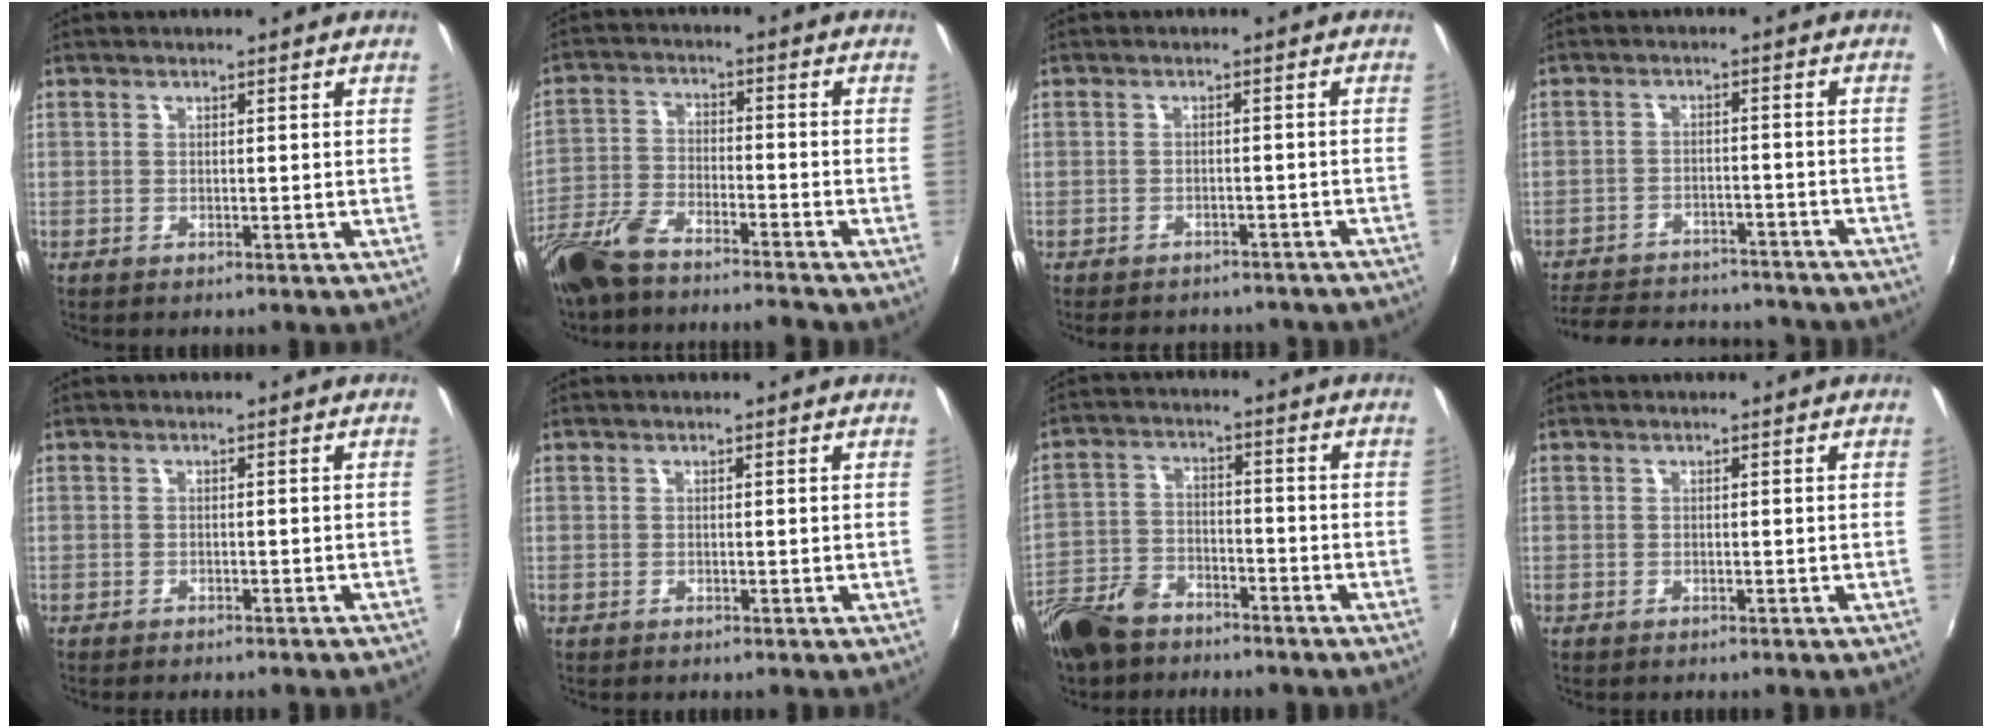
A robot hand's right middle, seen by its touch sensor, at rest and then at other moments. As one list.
[{"total": 12.3, "force": [-10.8, 1.9, 5.5], "torque": [-0.133, -0.018, -0.204]}, {"total": 13.3, "force": [-11.5, 4.6, 4.7], "torque": [-0.102, -0.008, -0.136]}, {"total": 23.8, "force": [-20.4, 7.9, 9.3], "torque": [-0.196, 0.002, -0.261]}, {"total": 4.4, "force": [-4.0, 0.9, 1.8], "torque": [-0.041, -0.015, -0.053]}, {"total": 0.0}, {"total": 13.9, "force": [-10.5, 6.8, 6.1], "torque": [-0.157, -0.007, -0.194]}, {"total": 0.0}]